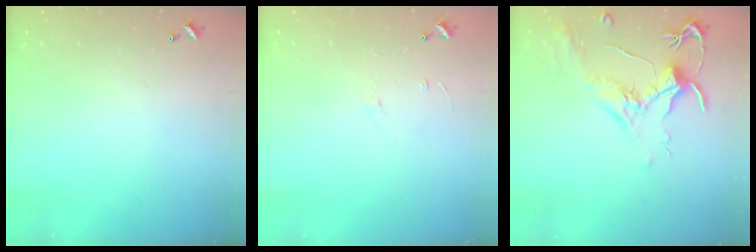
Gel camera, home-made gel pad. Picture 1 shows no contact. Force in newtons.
{"total": 5.5, "press": 5.5, "slide": 0.5}
{"total": 1.8, "press": 1.7, "slide": 0.6}